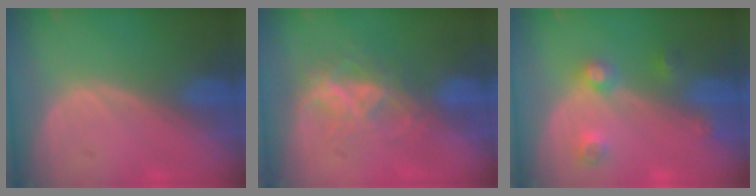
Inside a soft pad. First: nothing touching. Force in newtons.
{"total": 7.1, "press": 6.0, "slide": 3.7}
{"total": 4.4, "press": 3.9, "slide": 2.1}